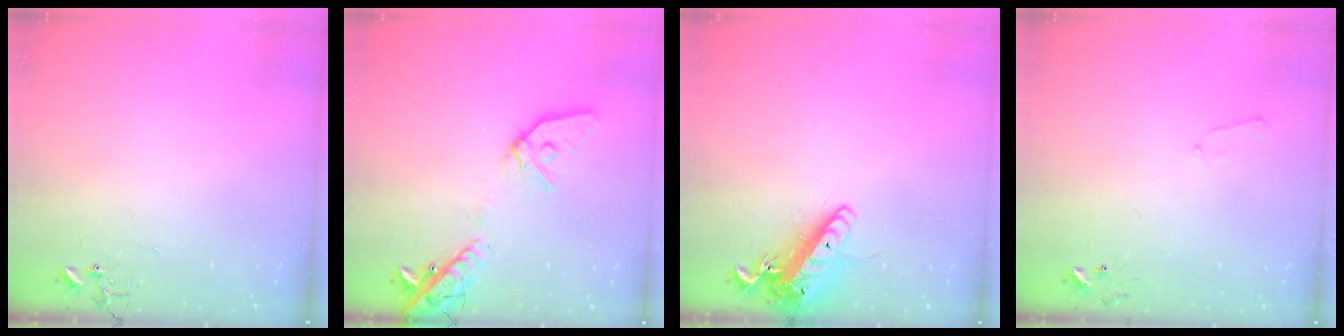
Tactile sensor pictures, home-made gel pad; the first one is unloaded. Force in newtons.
{"total": 15.2, "press": 14.9, "slide": 3.0}
{"total": 14.0, "press": 13.8, "slide": 2.7}
{"total": 5.1, "press": 5.0, "slide": 0.6}